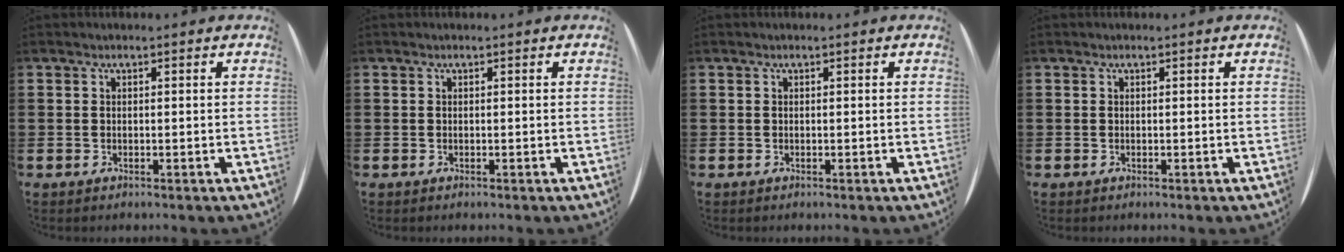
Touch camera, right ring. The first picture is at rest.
{"total": 0.0}
{"total": 0.0}
{"total": 0.0}